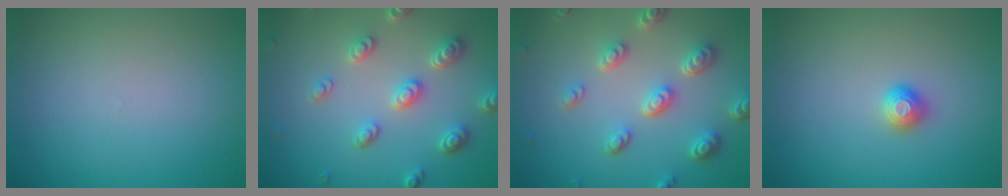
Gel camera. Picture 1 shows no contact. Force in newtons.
{"total": 4.4, "press": 3.6, "slide": 2.6}
{"total": 5.2, "press": 3.9, "slide": 3.5}
{"total": 1.2, "press": 1.1, "slide": 0.2}